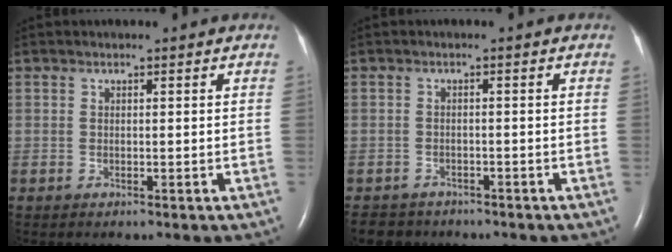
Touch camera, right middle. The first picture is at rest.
{"total": 4.0, "force": [-3.5, 2.0, -0.1], "torque": [-0.002, -0.002, -0.056]}